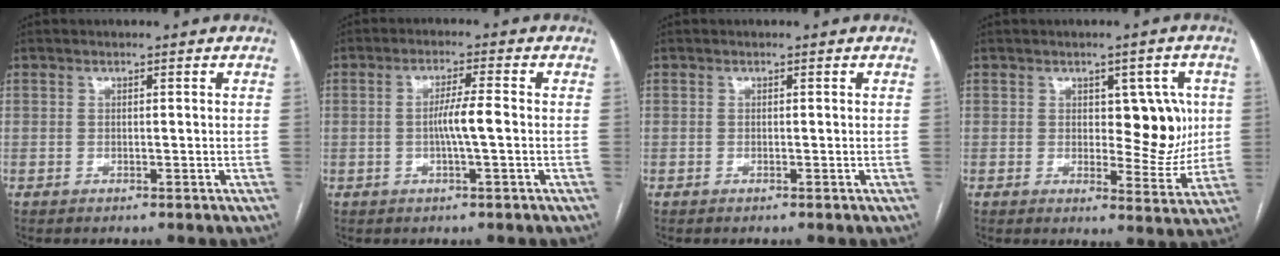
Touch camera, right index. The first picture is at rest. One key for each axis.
{"total": 4.2, "fx": -0.6, "fy": -0.2, "fz": 4.1, "tx": -0.076, "ty": 0.002, "tz": -0.011}
{"total": 0.0}
{"total": 7.9, "fx": 1.2, "fy": 3.9, "fz": 6.8, "tx": -0.073, "ty": 0.007, "tz": 0.025}